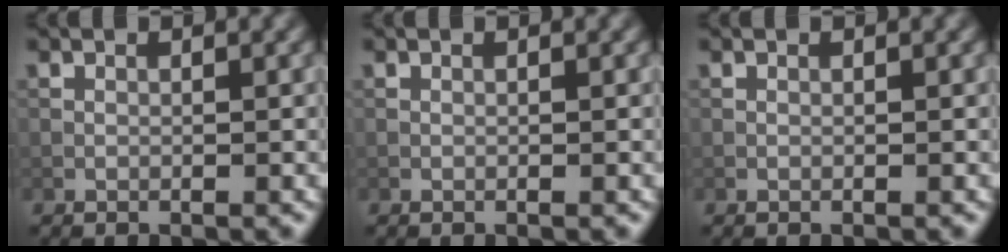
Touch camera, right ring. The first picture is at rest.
{"total": 0.0}
{"total": 0.0}